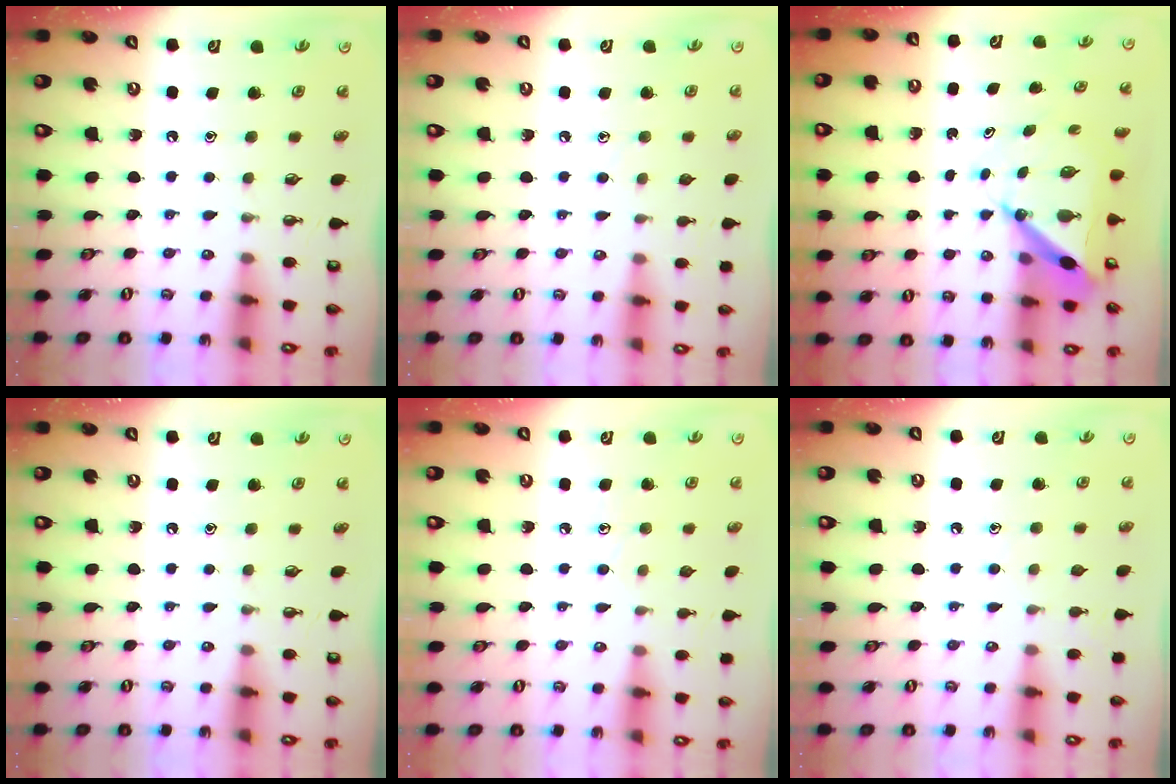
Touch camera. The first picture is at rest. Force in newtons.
{"total": 5.3, "press": 5.3, "slide": 0.6}
{"total": 7.4, "press": 7.4, "slide": 0.5}
{"total": 0.0}
{"total": 5.6, "press": 5.6, "slide": 0.5}
{"total": 5.0, "press": 4.9, "slide": 0.4}